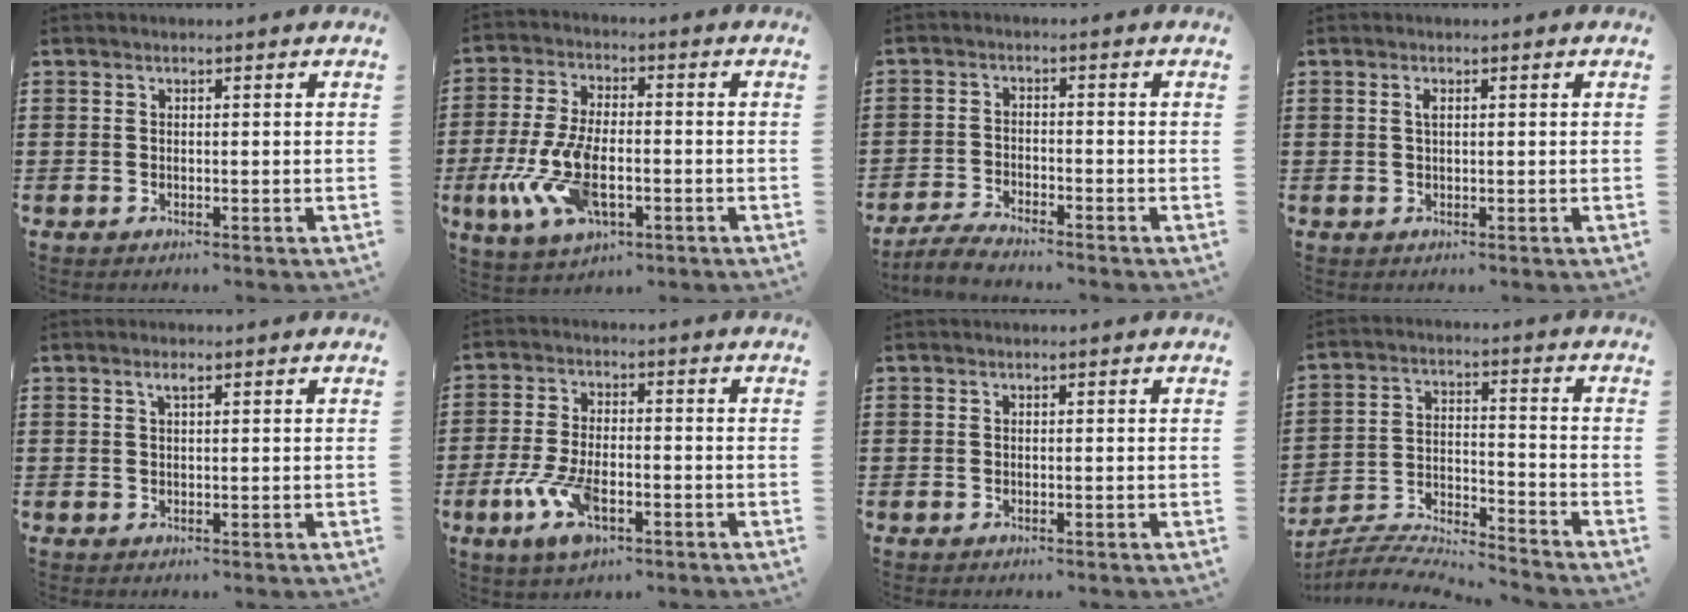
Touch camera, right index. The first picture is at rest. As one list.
[{"total": 10.9, "force": [-3.4, 4.9, 9.1], "torque": [-0.218, -0.015, -0.064]}, {"total": 3.5, "force": [-3.4, 0.1, 0.9], "torque": [-0.024, 0.001, -0.071]}, {"total": 1.0, "force": [0.3, 0.3, 0.9], "torque": [-0.020, 0.003, 0.004]}, {"total": 1.3, "force": [0.6, 0.4, 1.1], "torque": [-0.024, 0.004, 0.010]}, {"total": 7.9, "force": [-3.3, 3.3, 6.4], "torque": [-0.151, -0.012, -0.061]}, {"total": 0.0}, {"total": 6.4, "force": [-6.3, 0.1, 1.1], "torque": [-0.035, -0.008, -0.129]}]